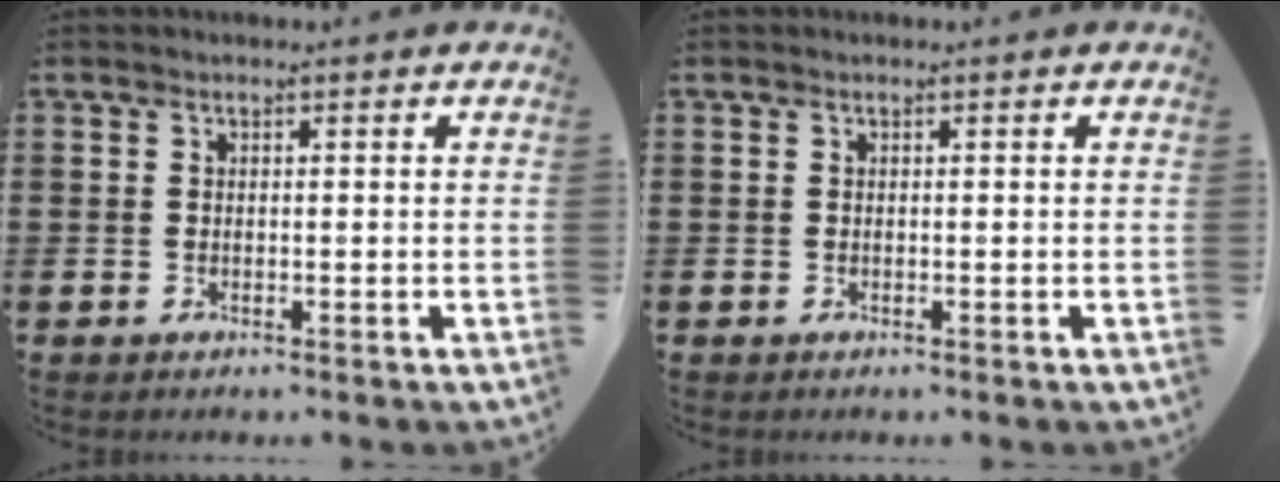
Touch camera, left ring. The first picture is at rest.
{"total": 0.0}